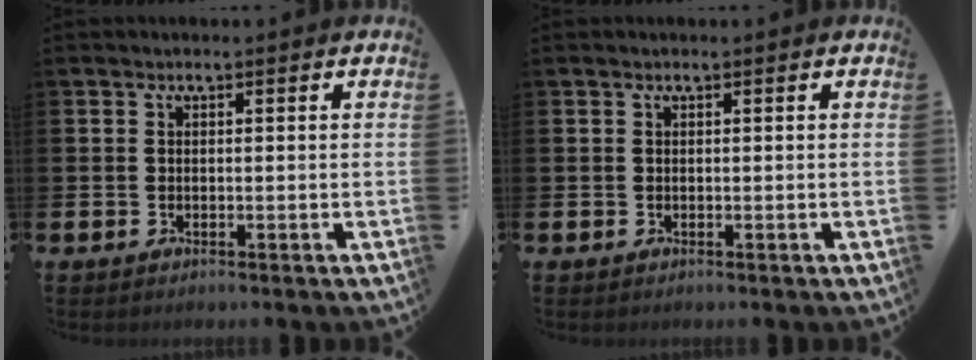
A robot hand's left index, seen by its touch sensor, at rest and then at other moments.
{"total": 0.0}